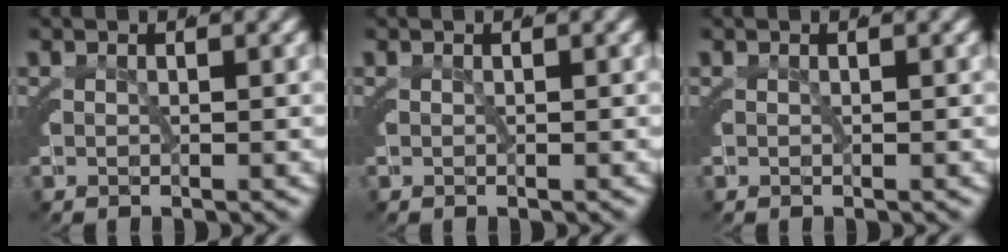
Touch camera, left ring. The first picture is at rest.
{"total": 0.0}
{"total": 0.0}